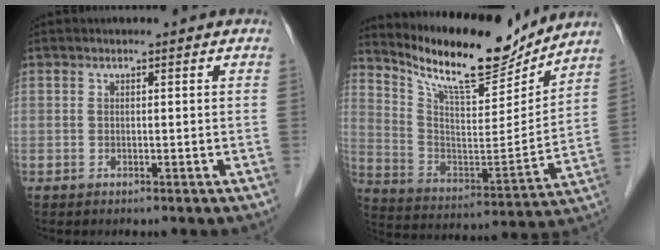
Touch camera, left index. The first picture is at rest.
{"total": 16.4, "force": [14.6, 3.2, 6.6], "torque": [-0.130, -0.017, 0.246]}